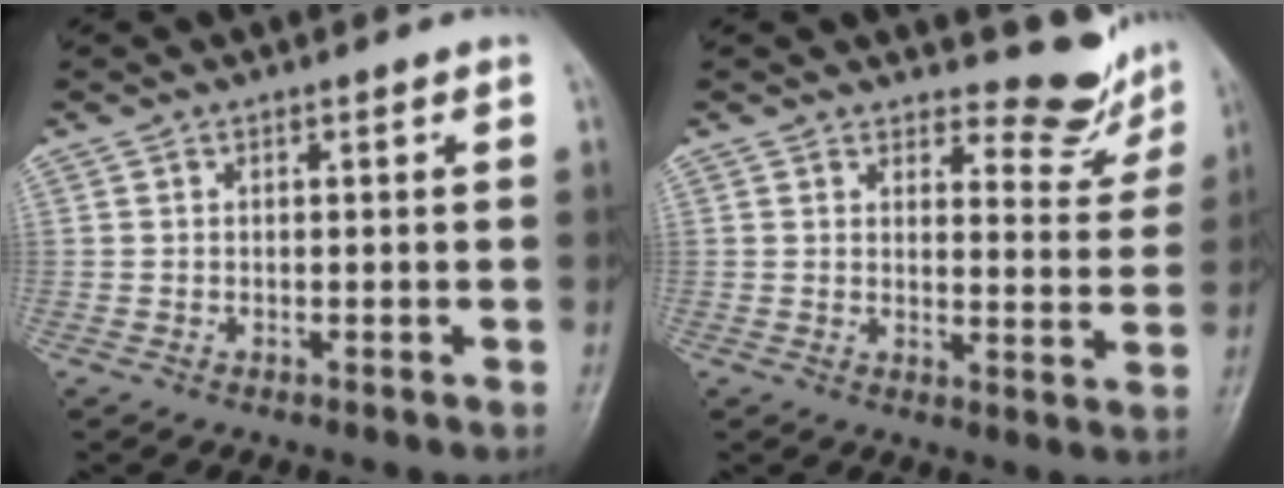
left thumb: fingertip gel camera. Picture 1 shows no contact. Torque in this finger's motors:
{"motor_torque": [0.13, 0.21, -0.40, -0.18, 0.01]}